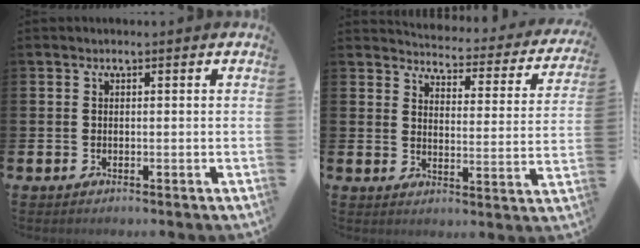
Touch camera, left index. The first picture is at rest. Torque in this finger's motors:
{"motor_torque": [0.91, -1.23, 0.08, 0.00]}